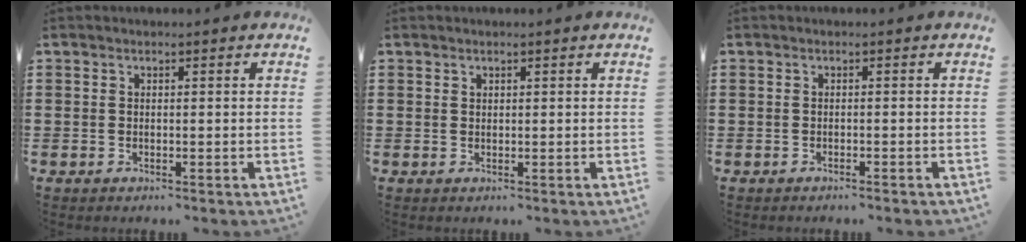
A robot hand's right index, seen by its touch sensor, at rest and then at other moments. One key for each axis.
{"total": 0.6, "fx": 0.4, "fy": 0.4, "fz": 0.1, "tx": -0.002, "ty": 0.002, "tz": 0.008}
{"total": 0.6, "fx": -0.6, "fy": 0.0, "fz": 0.2, "tx": -0.005, "ty": -0.002, "tz": -0.011}